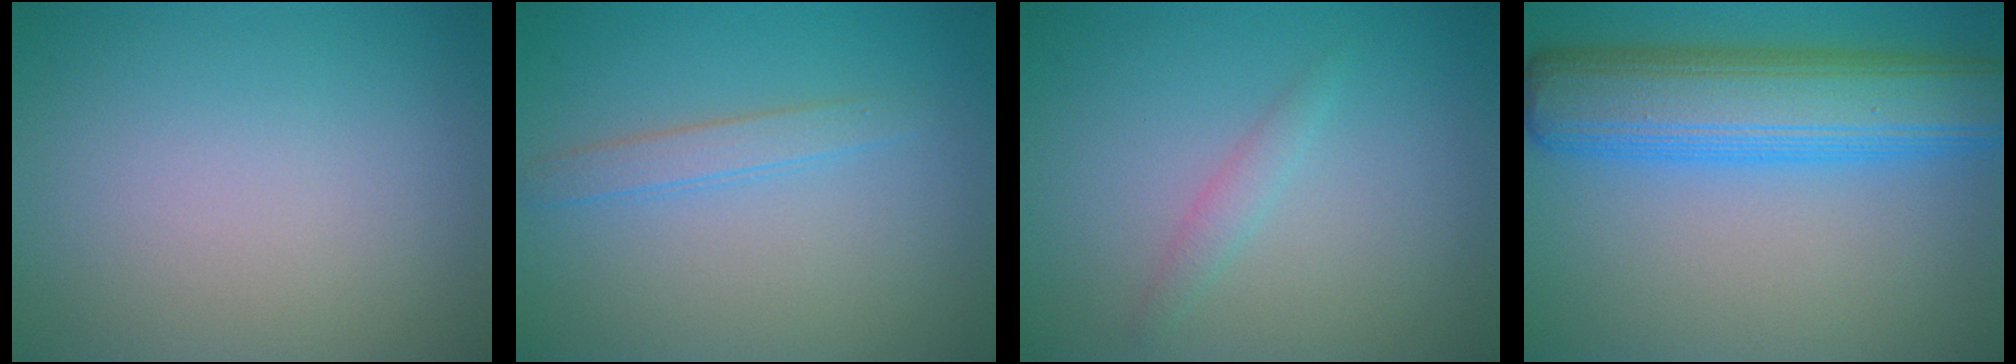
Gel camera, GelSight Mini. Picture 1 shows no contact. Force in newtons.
{"total": 1.7, "press": 1.7, "slide": 0.0}
{"total": 1.2, "press": 1.2, "slide": 0.0}
{"total": 9.6, "press": 9.6, "slide": 0.1}